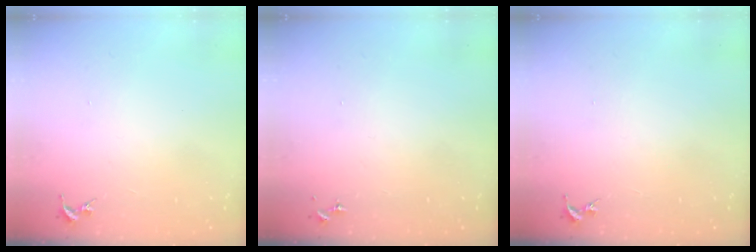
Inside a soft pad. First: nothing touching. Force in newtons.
{"total": 0.0}
{"total": 0.0}